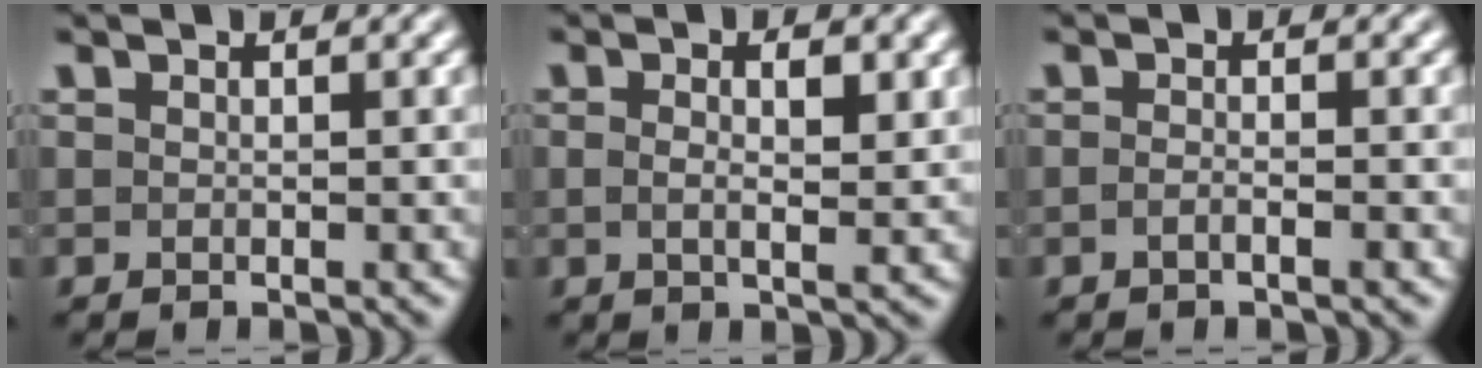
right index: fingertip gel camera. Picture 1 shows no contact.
{"total": 2.2, "force": [0.0, 0.1, 2.2], "torque": [-0.033, -0.011, 0.007]}
{"total": 1.3, "force": [-0.9, -0.5, 0.7], "torque": [-0.012, -0.004, -0.017]}